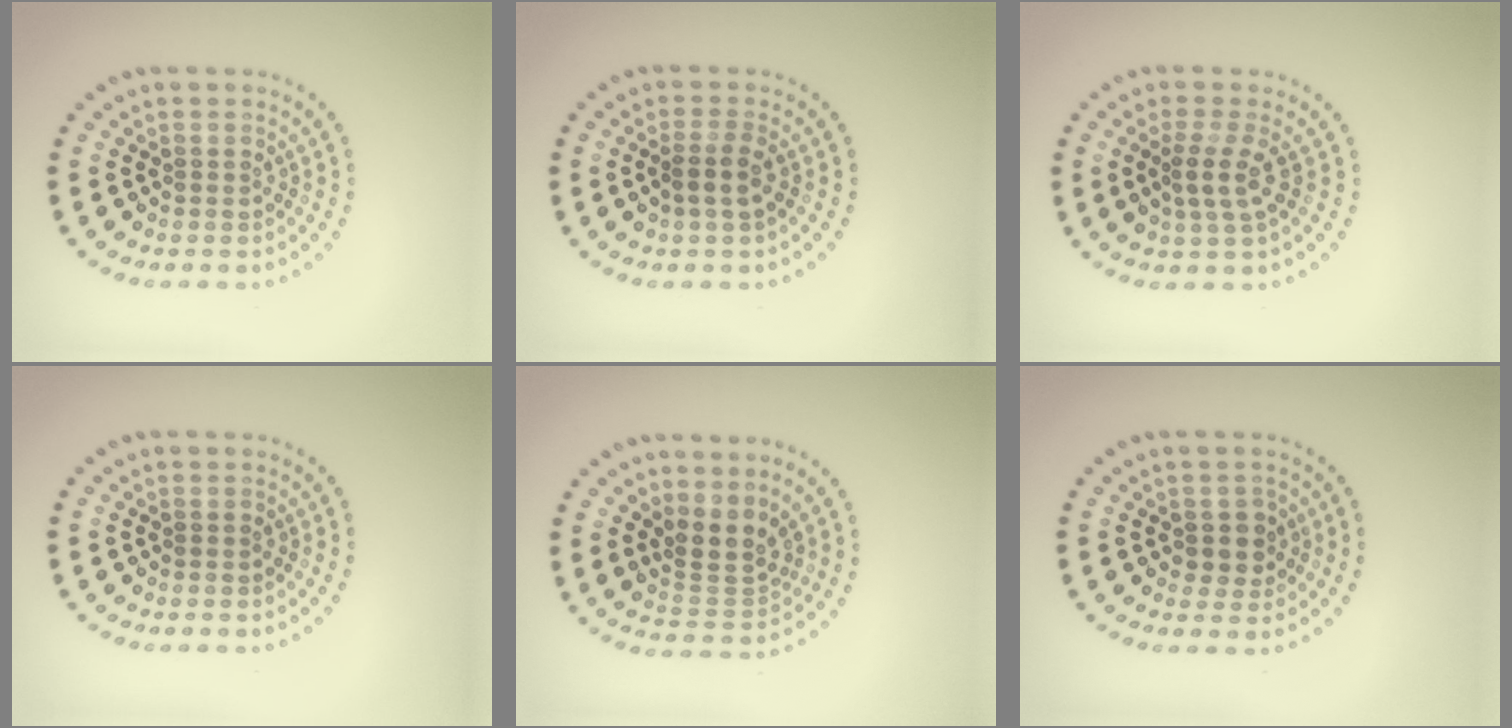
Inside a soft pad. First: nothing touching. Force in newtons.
{"total": 1.9, "press": 1.6, "slide": 1.0}
{"total": 2.3, "press": 1.8, "slide": 1.3}
{"total": 0.0}
{"total": 3.0, "press": 2.2, "slide": 2.0}
{"total": 2.0, "press": 1.8, "slide": 0.8}